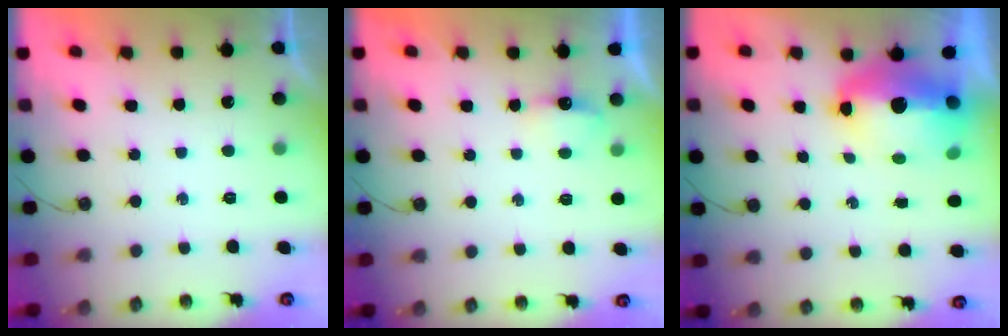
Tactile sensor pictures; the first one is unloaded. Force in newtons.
{"total": 3.9, "press": 3.9, "slide": 0.7}
{"total": 13.7, "press": 13.6, "slide": 1.5}